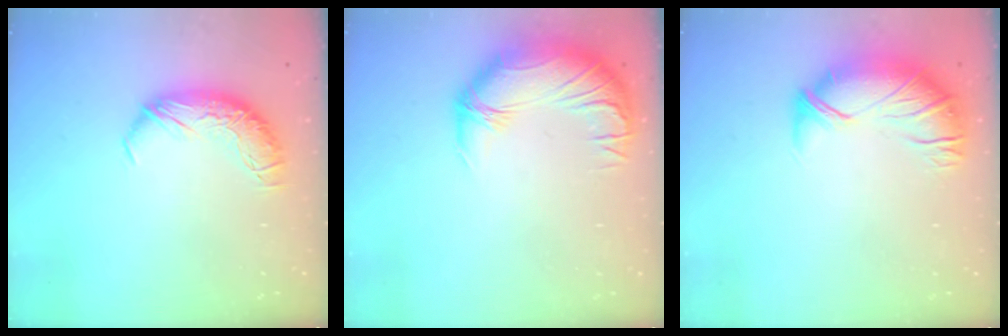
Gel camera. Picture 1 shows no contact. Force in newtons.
{"total": 2.8, "press": 0.1, "slide": 2.8}
{"total": 2.6, "press": 1.1, "slide": 2.3}